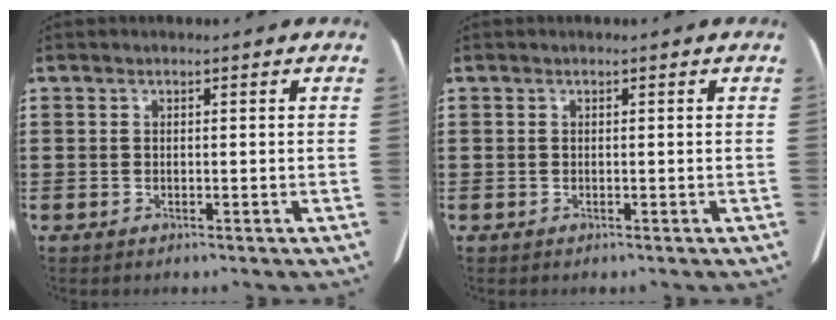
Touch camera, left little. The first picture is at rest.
{"total": 0.0}